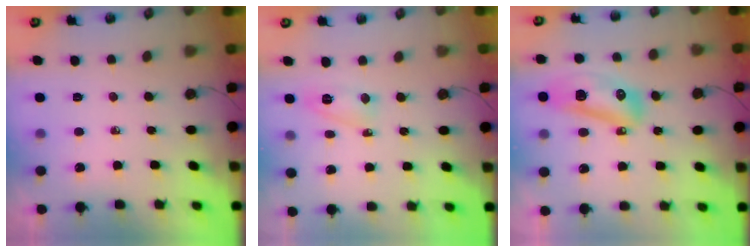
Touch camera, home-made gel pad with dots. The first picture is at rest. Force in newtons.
{"total": 6.8, "press": 6.8, "slide": 0.4}
{"total": 12.3, "press": 12.2, "slide": 1.7}